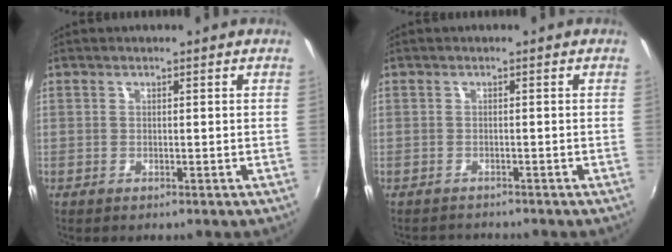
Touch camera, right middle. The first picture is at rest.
{"total": 2.1, "force": [-2.0, 0.6, -0.1], "torque": [-0.006, 0.000, -0.035]}